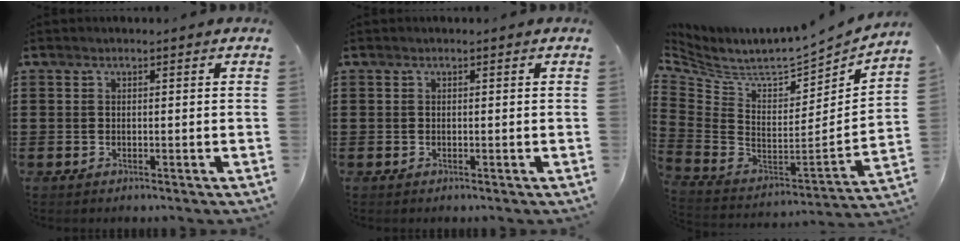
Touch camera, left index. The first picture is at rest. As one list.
[{"total": 0.0}, {"total": 4.8, "force": [4.3, 1.0, 1.9], "torque": [-0.066, -0.055, 0.070]}]